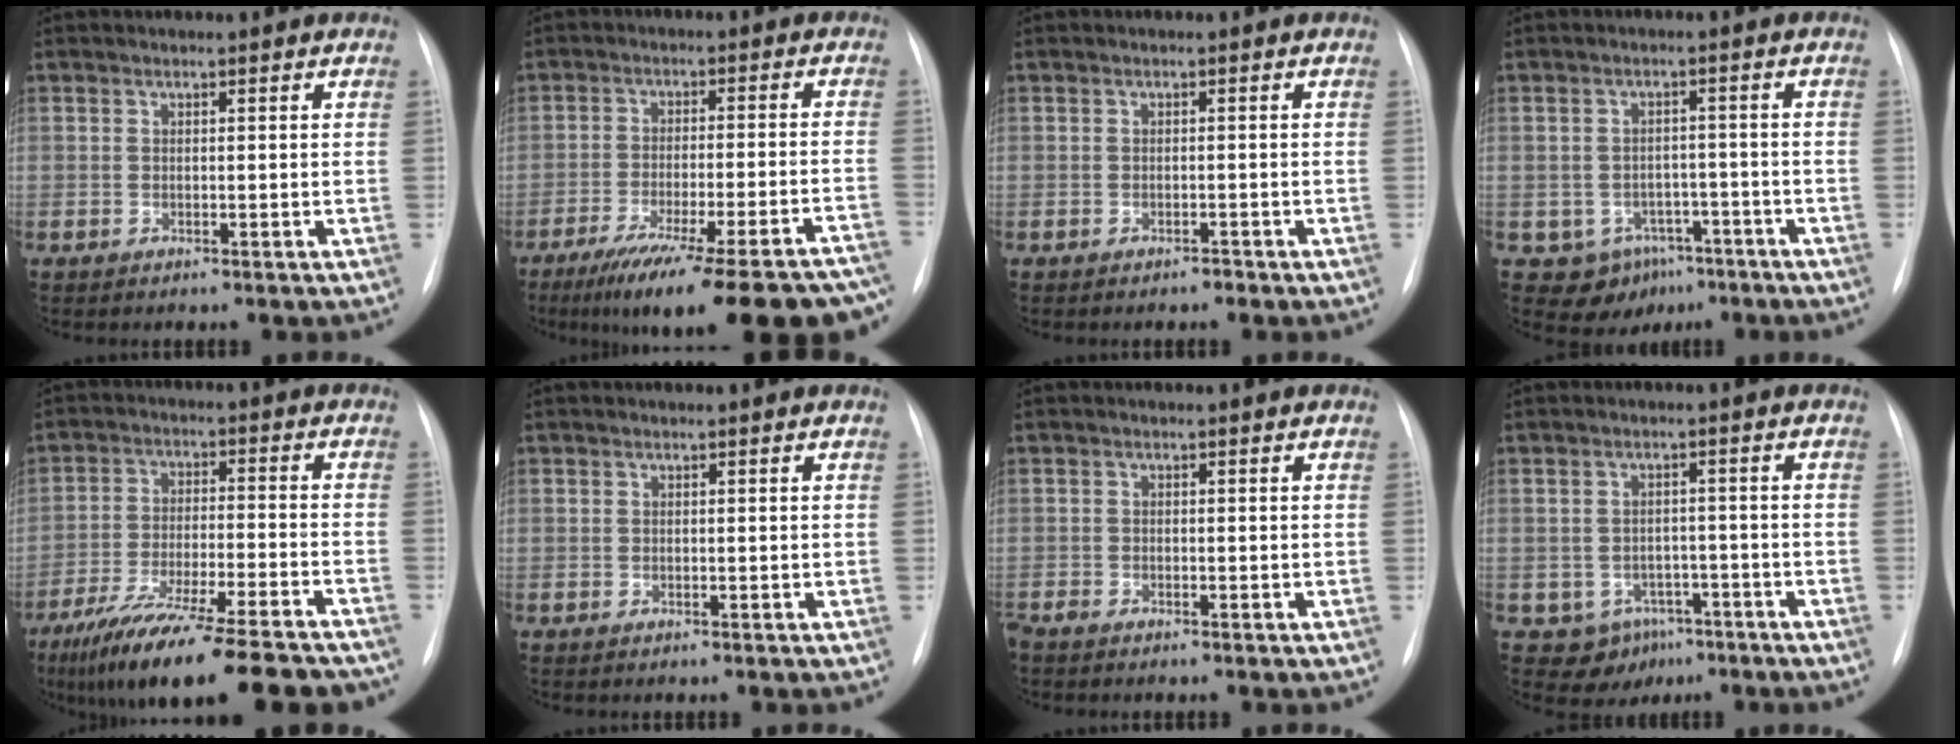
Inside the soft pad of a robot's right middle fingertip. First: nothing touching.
{"total": 26.2, "force": [-21.7, 2.7, 14.4], "torque": [-0.145, -0.026, -0.293]}
{"total": 0.7, "force": [-0.7, 0.2, 0.2], "torque": [-0.003, 0.000, -0.010]}
{"total": 6.5, "force": [-3.6, 5.2, 1.5], "torque": [-0.013, 0.012, -0.040]}
{"total": 21.9, "force": [-18.0, 2.2, 12.3], "torque": [-0.167, -0.027, -0.274]}
{"total": 0.0}
{"total": 1.4, "force": [-1.2, 0.4, 0.6], "torque": [-0.016, -0.003, -0.020]}
{"total": 5.7, "force": [-3.1, 4.7, 1.2], "torque": [-0.009, 0.010, -0.033]}